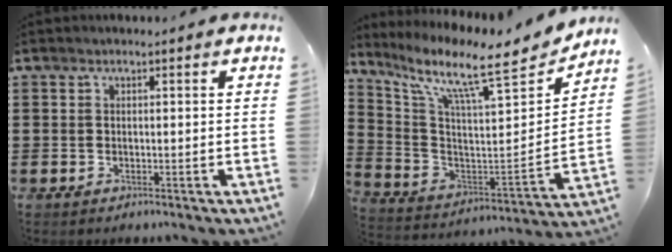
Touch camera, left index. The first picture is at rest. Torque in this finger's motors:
{"motor_torque": [2.14, 0.00, 0.61, 0.21]}